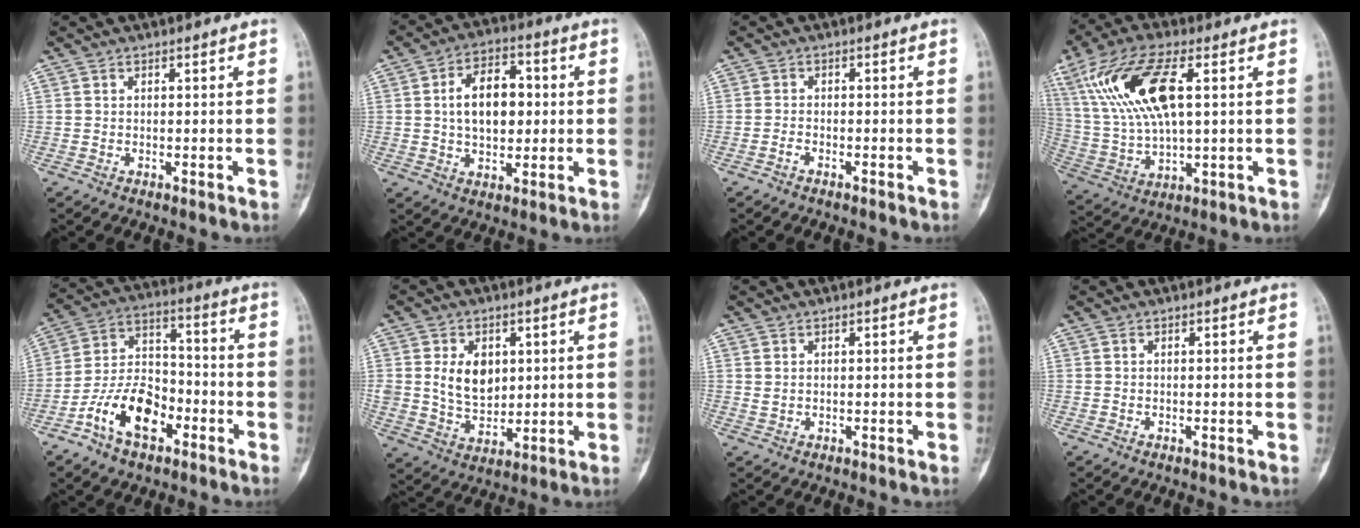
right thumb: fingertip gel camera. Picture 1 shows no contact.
{"total": 11.4, "force": [1.2, 7.0, 9.0], "torque": [-0.125, 0.012, 0.018]}
{"total": 1.2, "force": [-1.0, 0.5, 0.6], "torque": [-0.013, 0.007, -0.021]}
{"total": 17.5, "force": [5.5, 6.8, 15.1], "torque": [-0.318, 0.001, 0.112]}
{"total": 13.3, "force": [-6.3, 7.7, 8.9], "torque": [-0.139, 0.049, -0.119]}
{"total": 9.4, "force": [2.4, 6.7, 6.2], "torque": [-0.080, -0.018, 0.055]}
{"total": 0.9, "force": [0.4, 0.6, 0.5], "torque": [-0.009, 0.001, 0.011]}
{"total": 0.0}